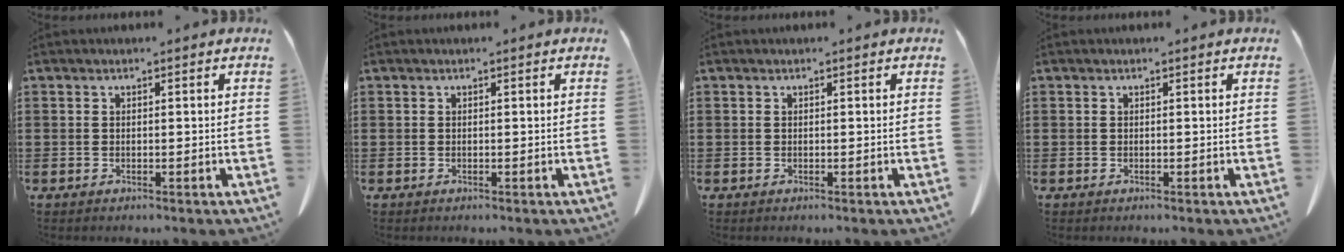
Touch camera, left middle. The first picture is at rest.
{"total": 0.0}
{"total": 0.0}
{"total": 0.0}